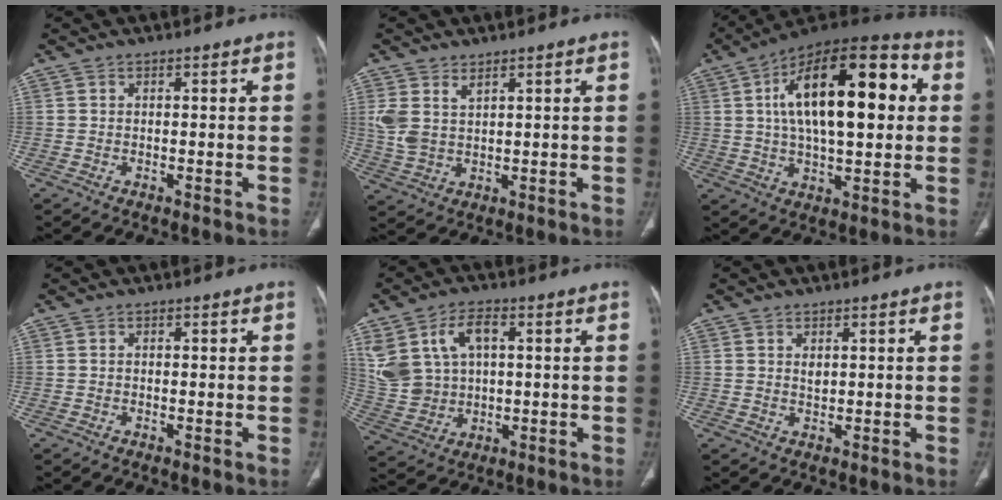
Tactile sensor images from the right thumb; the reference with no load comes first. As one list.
[{"total": 5.6, "force": [2.6, 3.1, 3.8], "torque": [-0.083, -0.011, 0.065]}, {"total": 24.5, "force": [4.7, 10.8, 21.5], "torque": [-0.327, 0.019, 0.063]}, {"total": 0.0}, {"total": 13.6, "force": [3.9, 9.2, 9.2], "torque": [-0.180, 0.004, 0.091]}, {"total": 1.5, "force": [0.6, 0.8, 1.1], "torque": [-0.016, -0.002, 0.014]}]